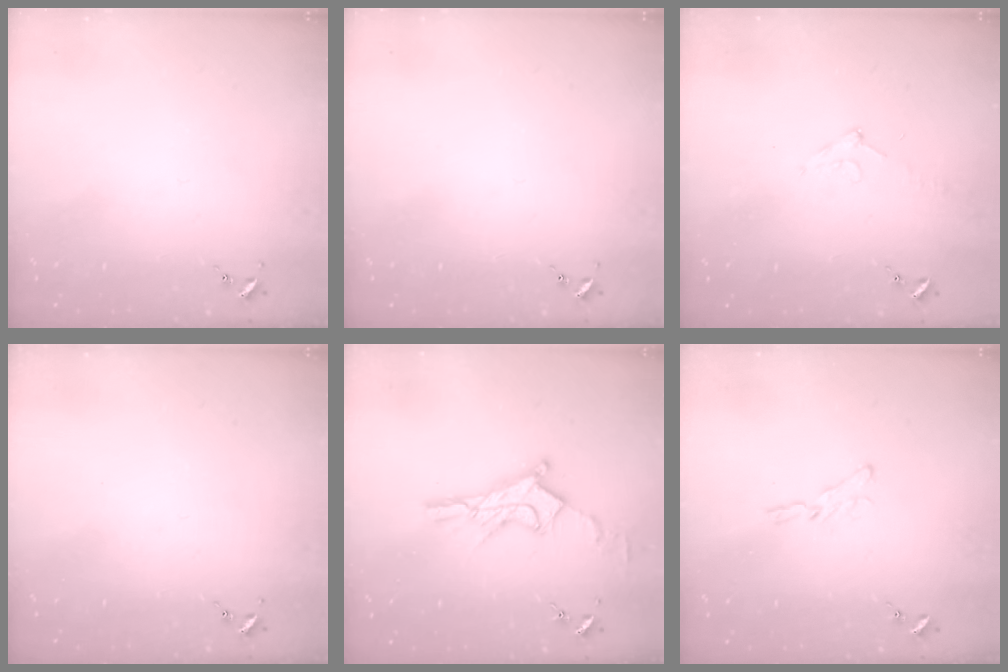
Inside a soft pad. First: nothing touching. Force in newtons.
{"total": 0.0}
{"total": 6.9, "press": 6.9, "slide": 0.8}
{"total": 0.0}
{"total": 13.3, "press": 13.3, "slide": 1.0}
{"total": 5.3, "press": 5.2, "slide": 0.6}